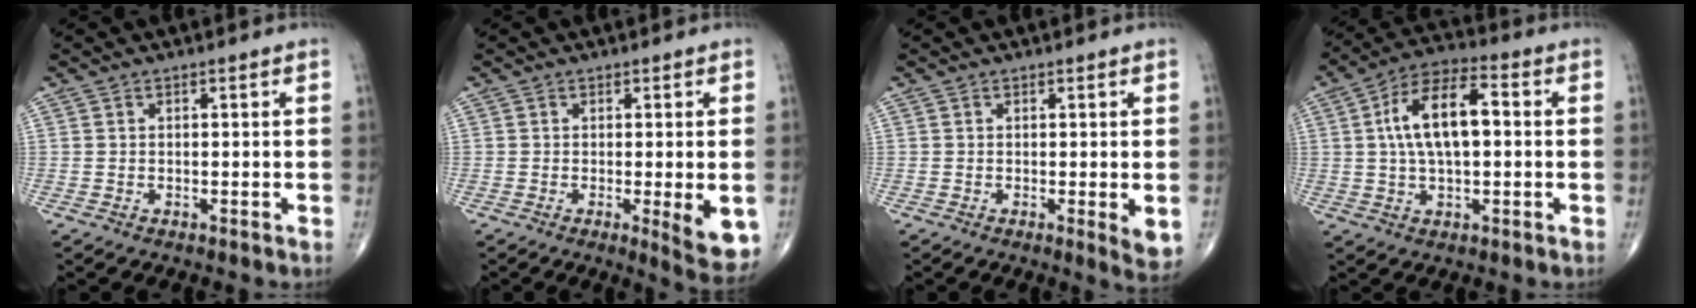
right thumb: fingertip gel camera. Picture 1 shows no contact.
{"total": 7.2, "force": [-1.5, 1.6, 6.8], "torque": [-0.090, -0.020, -0.019]}
{"total": 3.8, "force": [-0.4, 0.8, 3.7], "torque": [-0.054, -0.014, -0.007]}
{"total": 12.9, "force": [1.4, 6.0, 11.3], "torque": [-0.197, 0.020, 0.016]}